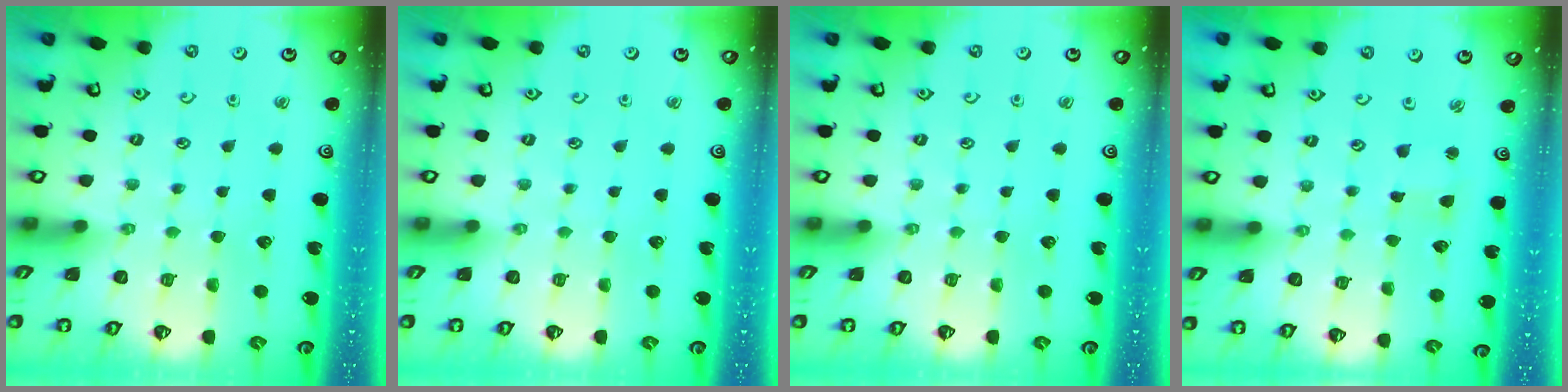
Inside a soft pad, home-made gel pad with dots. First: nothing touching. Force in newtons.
{"total": 0.0}
{"total": 0.0}
{"total": 2.3, "press": 2.3, "slide": 0.4}